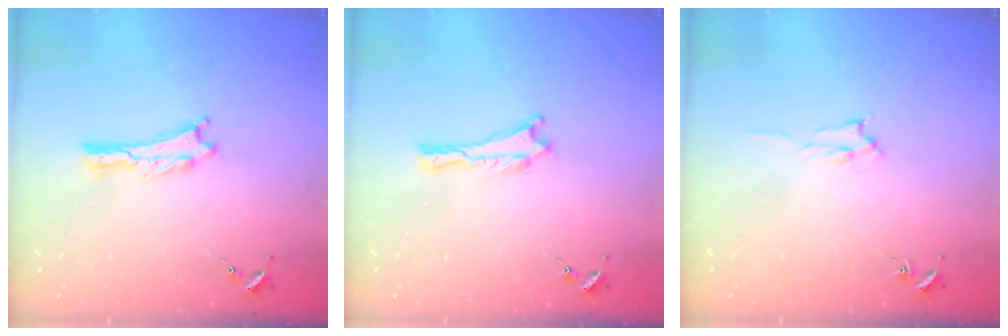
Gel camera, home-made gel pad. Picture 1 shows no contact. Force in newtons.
{"total": 0.0}
{"total": 1.4, "press": 1.4, "slide": 0.2}